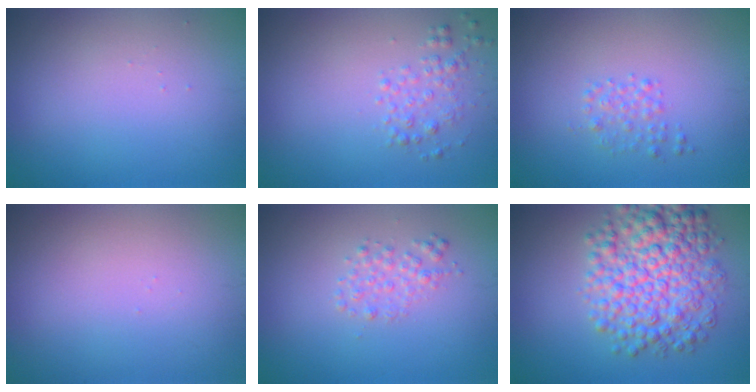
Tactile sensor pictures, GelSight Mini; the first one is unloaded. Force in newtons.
{"total": 1.7, "press": 1.7, "slide": 0.1}
{"total": 1.4, "press": 1.4, "slide": 0.1}
{"total": 0.0}
{"total": 1.5, "press": 1.5, "slide": 0.0}
{"total": 8.0, "press": 8.0, "slide": 0.1}